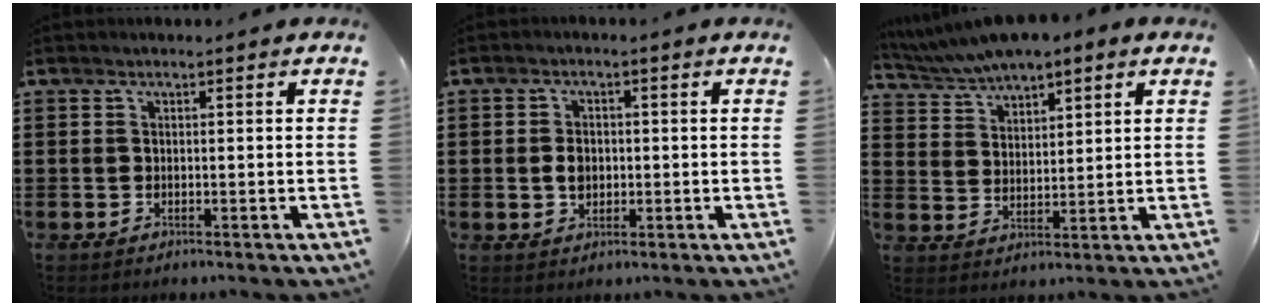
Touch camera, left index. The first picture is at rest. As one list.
[{"total": 2.9, "force": [-0.2, 2.1, 2.0], "torque": [-0.035, 0.002, -0.007]}, {"total": 4.9, "force": [4.5, 1.4, 1.0], "torque": [-0.042, -0.012, 0.081]}]